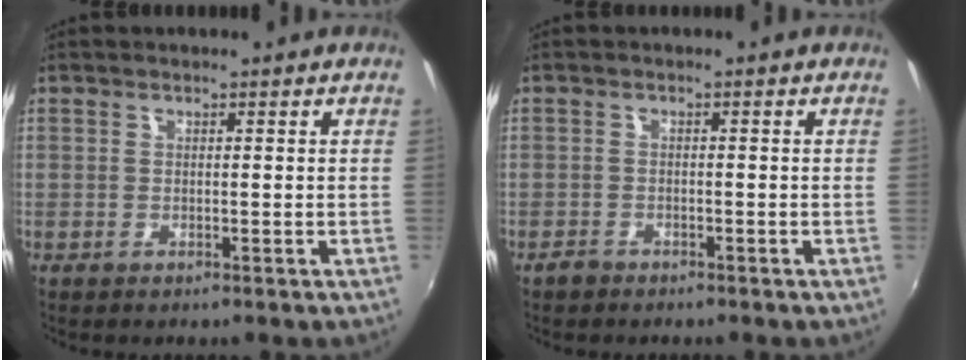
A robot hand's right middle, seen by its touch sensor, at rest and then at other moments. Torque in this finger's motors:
{"motor_torque": [0.20, -0.03, -0.05, 0.00]}